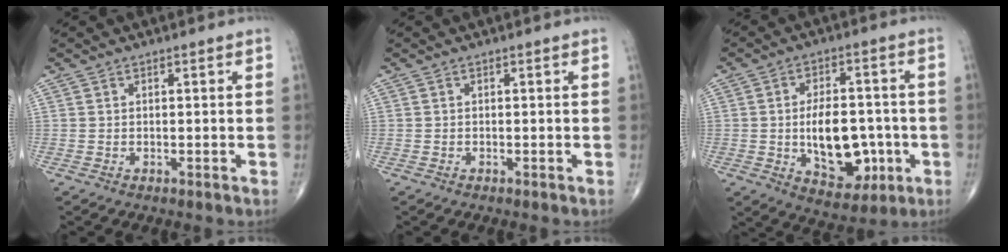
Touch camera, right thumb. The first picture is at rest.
{"total": 0.0}
{"total": 13.8, "force": [-2.3, 8.1, 10.9], "torque": [-0.130, 0.012, -0.021]}